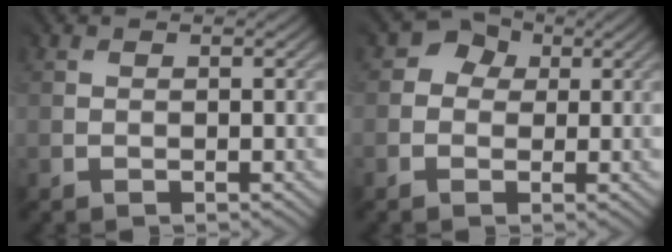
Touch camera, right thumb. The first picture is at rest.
{"total": 3.2, "force": [0.6, 3.0, 1.1], "torque": [-0.015, 0.002, 0.005]}